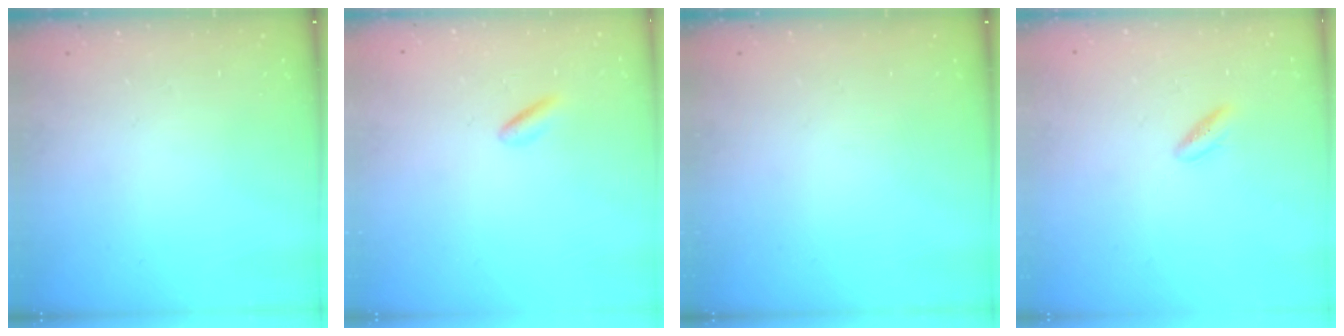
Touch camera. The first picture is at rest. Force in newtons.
{"total": 0.6, "press": 0.2, "slide": 0.5}
{"total": 0.0}
{"total": 1.8, "press": 1.5, "slide": 1.0}